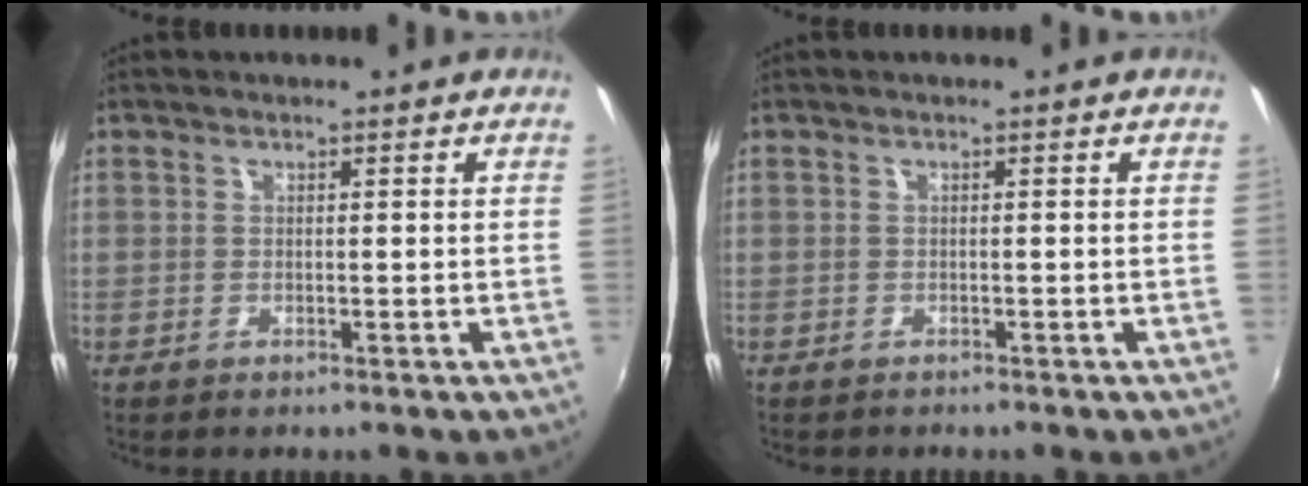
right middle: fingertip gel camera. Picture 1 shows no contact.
{"total": 0.5, "force": [-0.5, 0.2, -0.1], "torque": [-0.002, -0.001, -0.008]}